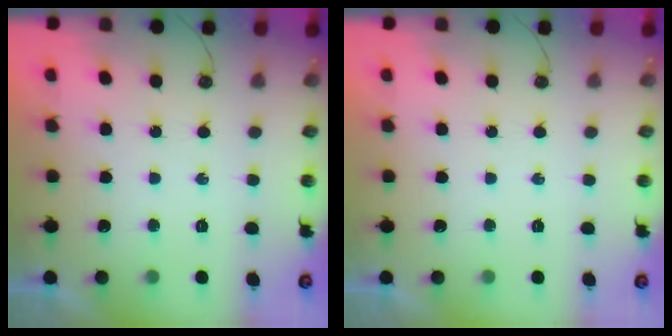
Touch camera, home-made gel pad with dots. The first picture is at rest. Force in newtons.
{"total": 0.0}